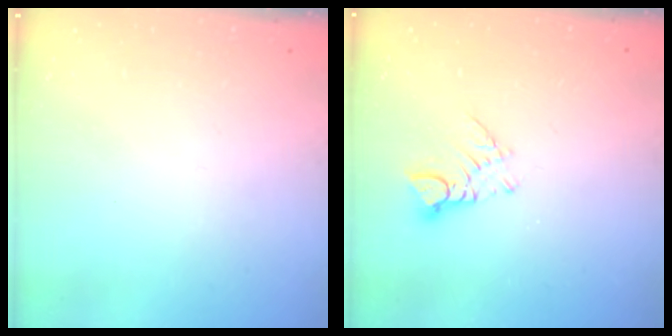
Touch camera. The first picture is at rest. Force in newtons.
{"total": 5.4, "press": 5.4, "slide": 0.5}